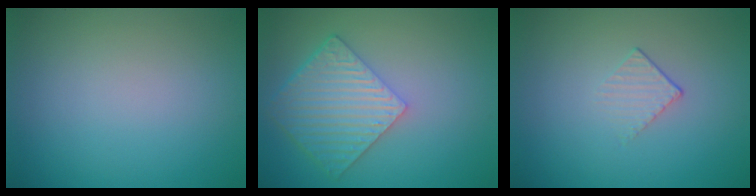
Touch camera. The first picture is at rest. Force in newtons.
{"total": 6.1, "press": 4.5, "slide": 4.1}
{"total": 1.2, "press": 0.5, "slide": 1.1}